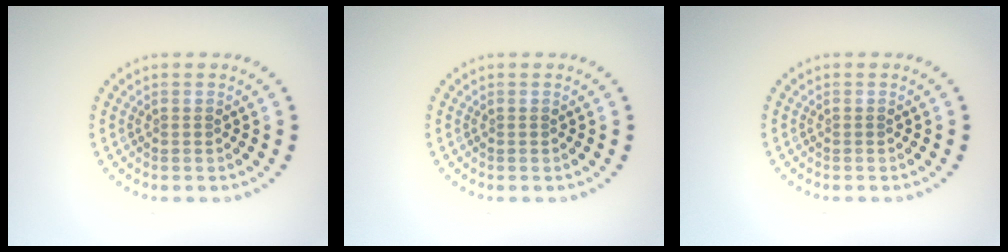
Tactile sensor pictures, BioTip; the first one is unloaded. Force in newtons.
{"total": 0.0}
{"total": 0.0}